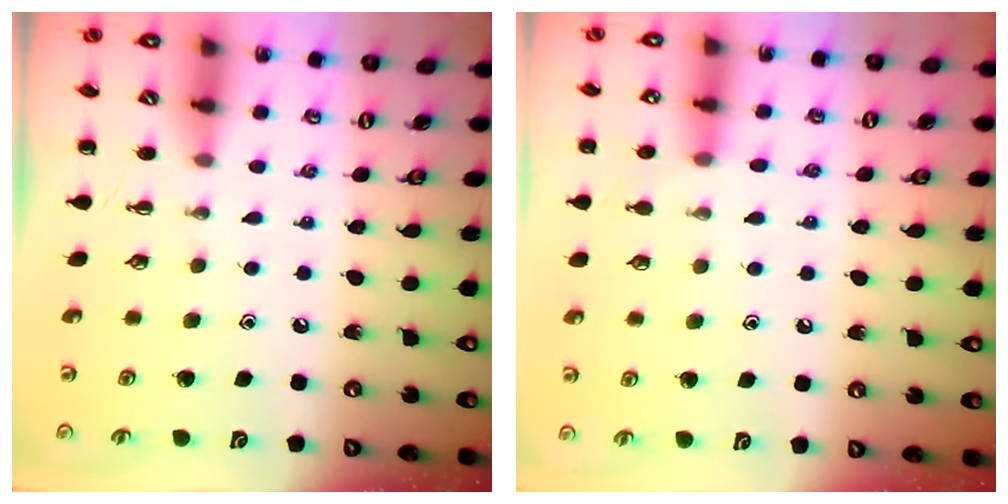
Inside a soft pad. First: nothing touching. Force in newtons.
{"total": 7.5, "press": 7.0, "slide": 2.8}